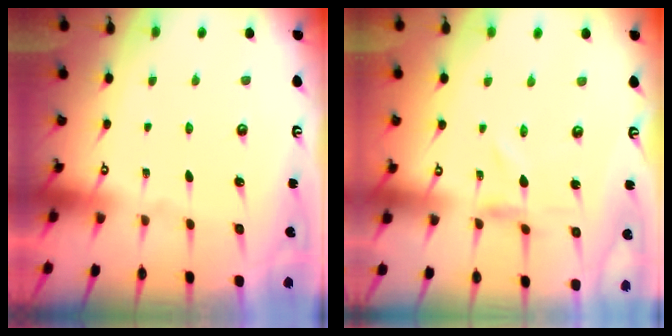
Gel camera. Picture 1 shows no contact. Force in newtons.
{"total": 0.0}